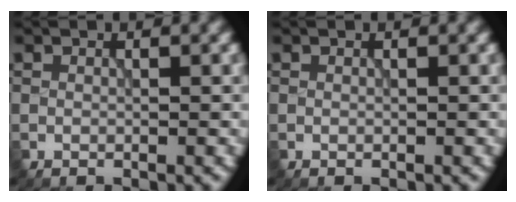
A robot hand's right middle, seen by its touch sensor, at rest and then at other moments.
{"total": 0.0}